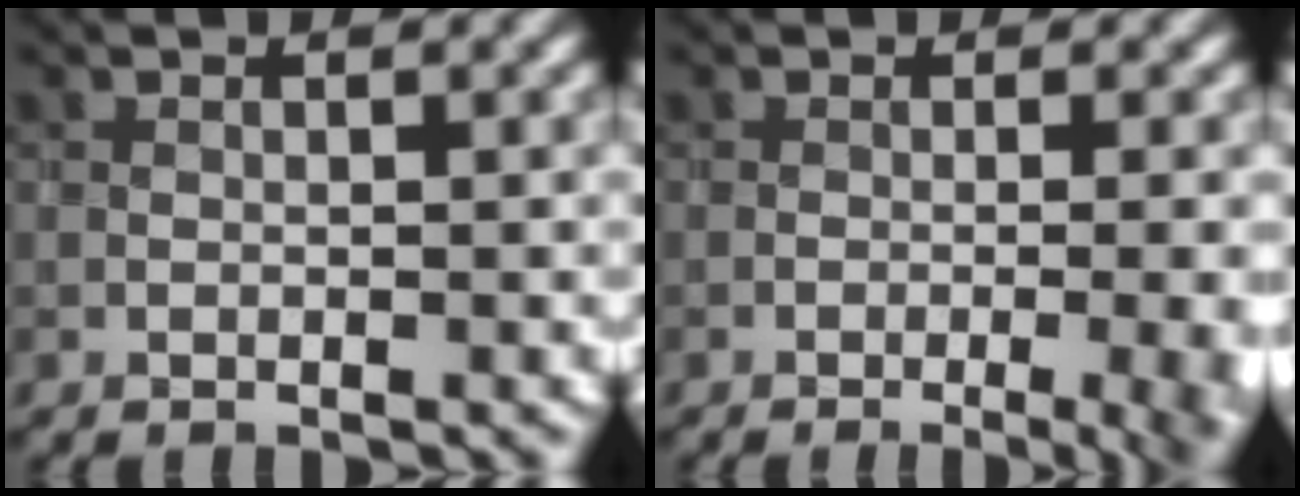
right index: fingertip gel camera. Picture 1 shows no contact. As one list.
[{"total": 8.9, "force": [-3.3, 4.1, 7.2], "torque": [-0.041, -0.002, -0.030]}]